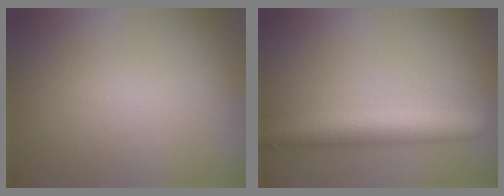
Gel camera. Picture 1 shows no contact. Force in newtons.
{"total": 8.2, "press": 8.2, "slide": 0.4}